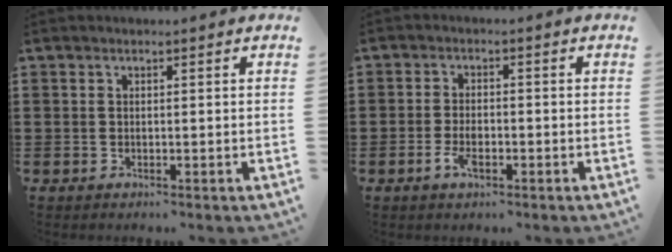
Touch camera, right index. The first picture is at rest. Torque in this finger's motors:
{"motor_torque": [1.10, 1.04, 0.10, 0.05]}